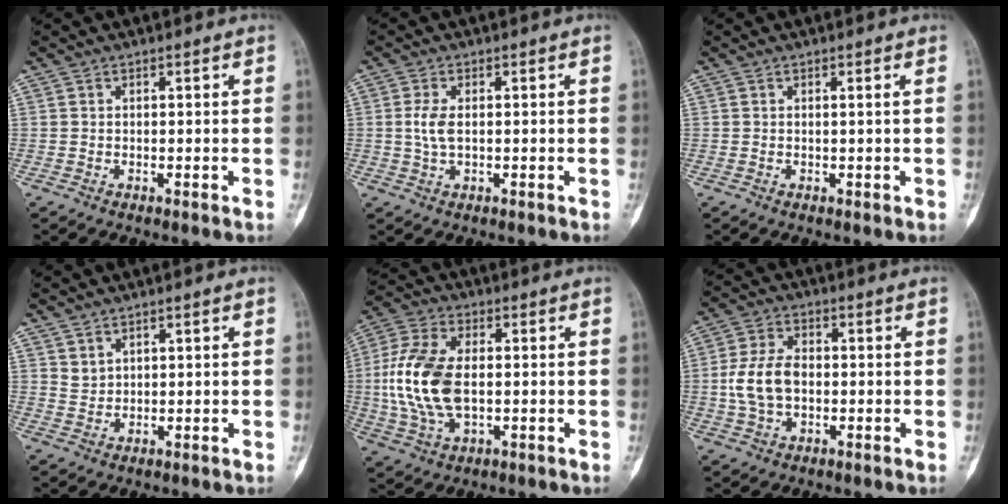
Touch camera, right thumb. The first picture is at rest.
{"total": 3.6, "force": [0.2, 1.8, 3.0], "torque": [-0.068, 0.002, 0.002]}
{"total": 0.8, "force": [0.1, -0.3, 0.8], "torque": [-0.014, 0.000, 0.002]}
{"total": 1.9, "force": [1.5, 1.0, 0.5], "torque": [0.003, -0.014, 0.030]}
{"total": 15.1, "force": [-0.3, 8.6, 12.4], "torque": [-0.266, 0.008, -0.004]}
{"total": 8.8, "force": [-0.5, 5.7, 6.6], "torque": [-0.130, 0.014, -0.012]}